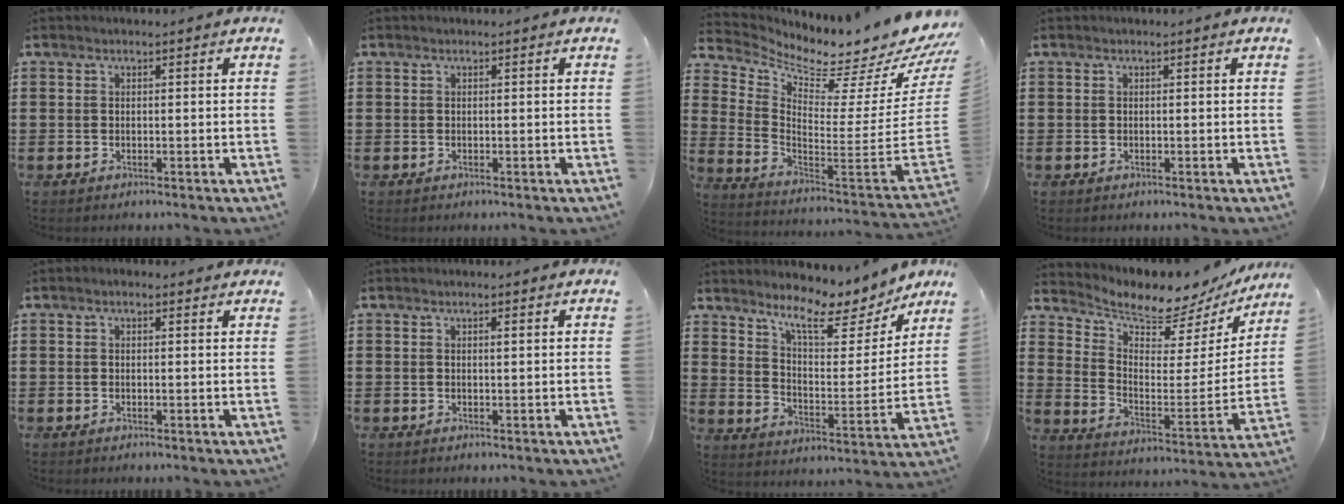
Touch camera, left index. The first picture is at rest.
{"total": 0.0}
{"total": 4.0, "force": [3.6, 0.3, 1.6], "torque": [-0.036, -0.072, 0.048]}
{"total": 0.0}
{"total": 0.7, "force": [0.1, 0.5, 0.4], "torque": [-0.009, 0.005, 0.002]}
{"total": 0.7, "force": [0.2, 0.1, 0.7], "torque": [-0.013, 0.001, 0.004]}
{"total": 9.6, "force": [8.1, 1.7, 4.8], "torque": [-0.099, -0.051, 0.137]}
{"total": 6.3, "force": [6.0, 1.5, 1.2], "torque": [-0.046, -0.060, 0.096]}